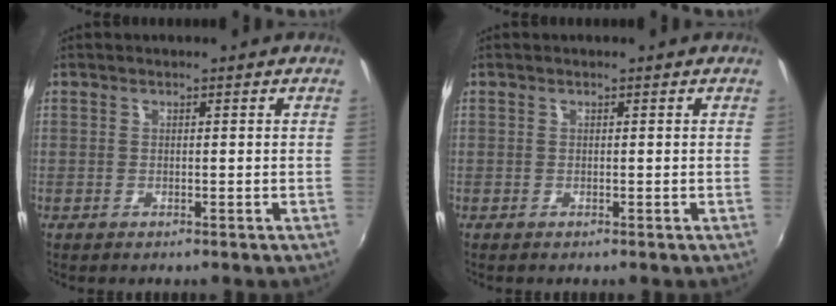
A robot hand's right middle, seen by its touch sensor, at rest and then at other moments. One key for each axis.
{"total": 0.0}